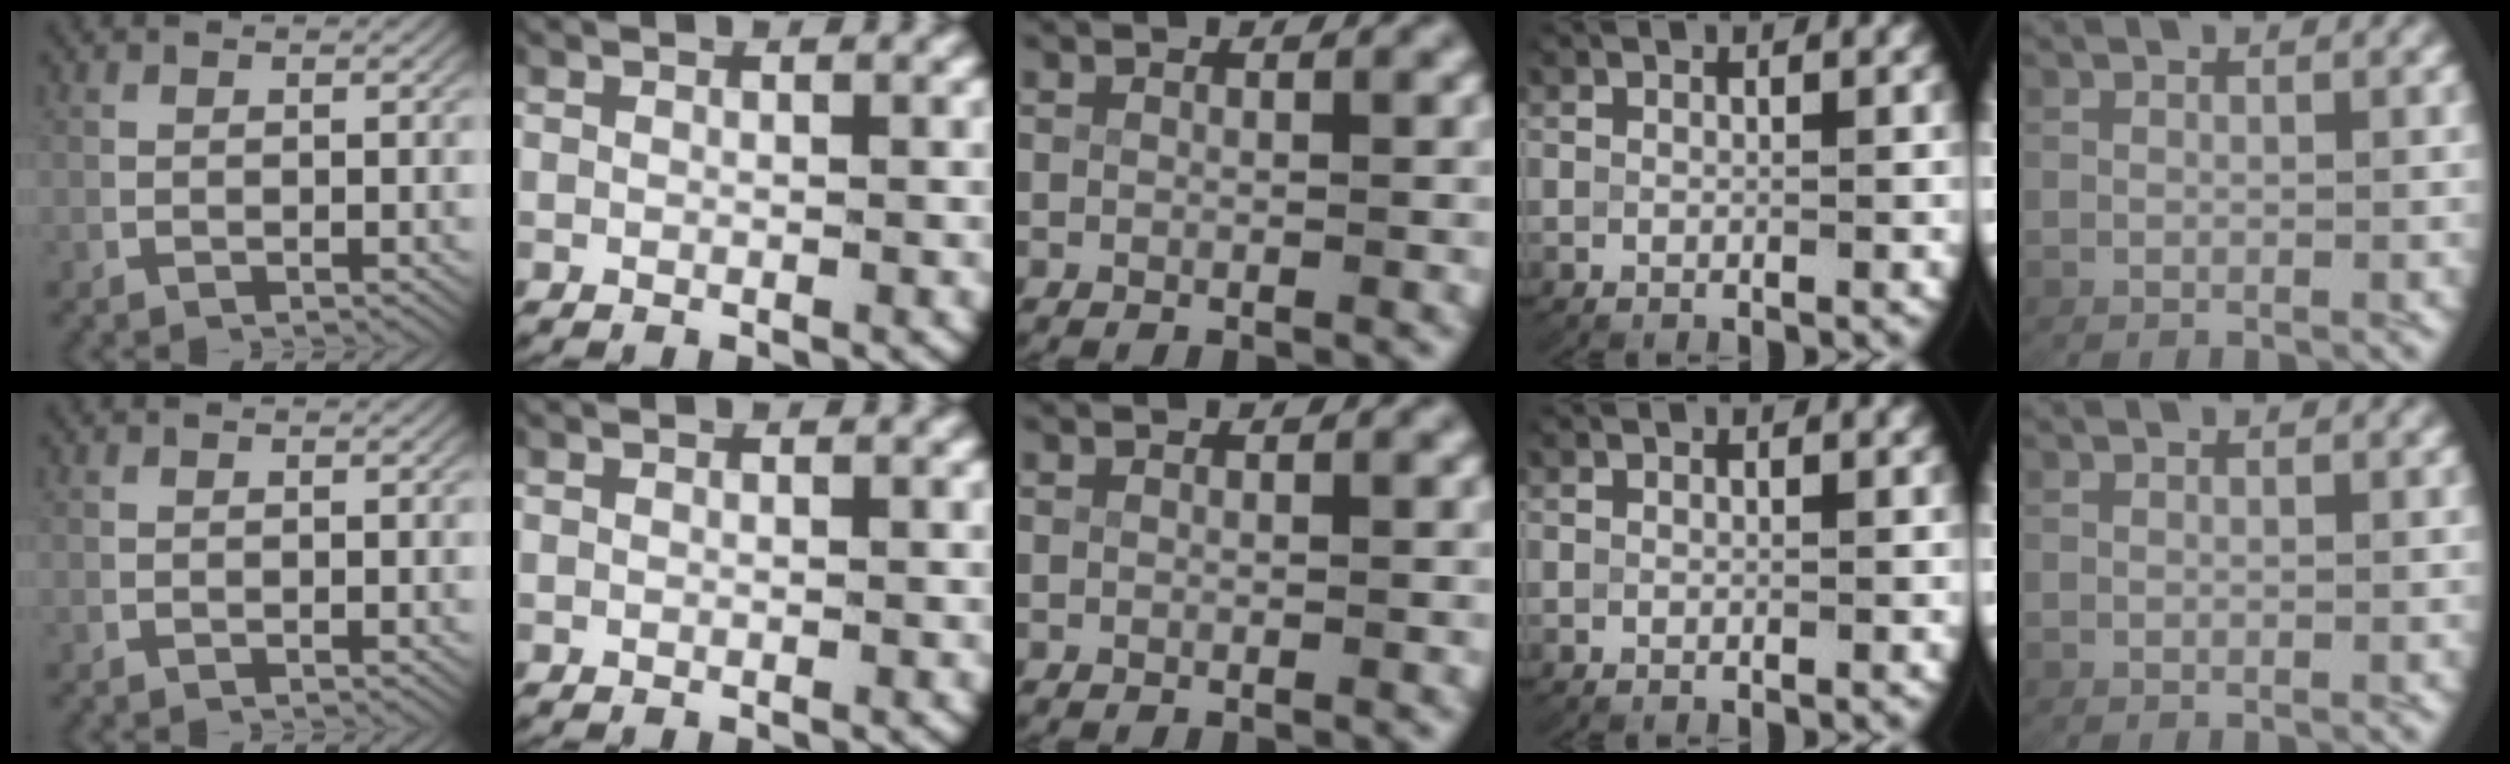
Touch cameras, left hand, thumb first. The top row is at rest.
{}